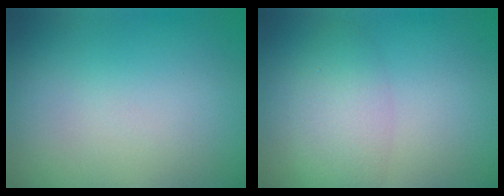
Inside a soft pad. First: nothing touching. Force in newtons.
{"total": 2.4, "press": 2.4, "slide": 0.2}